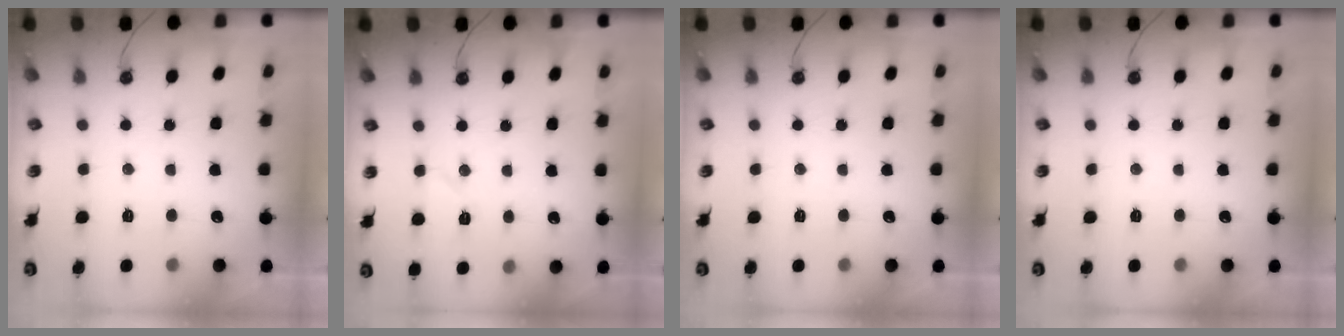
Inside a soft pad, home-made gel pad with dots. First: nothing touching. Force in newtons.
{"total": 6.1, "press": 5.5, "slide": 2.6}
{"total": 0.0}
{"total": 0.0}